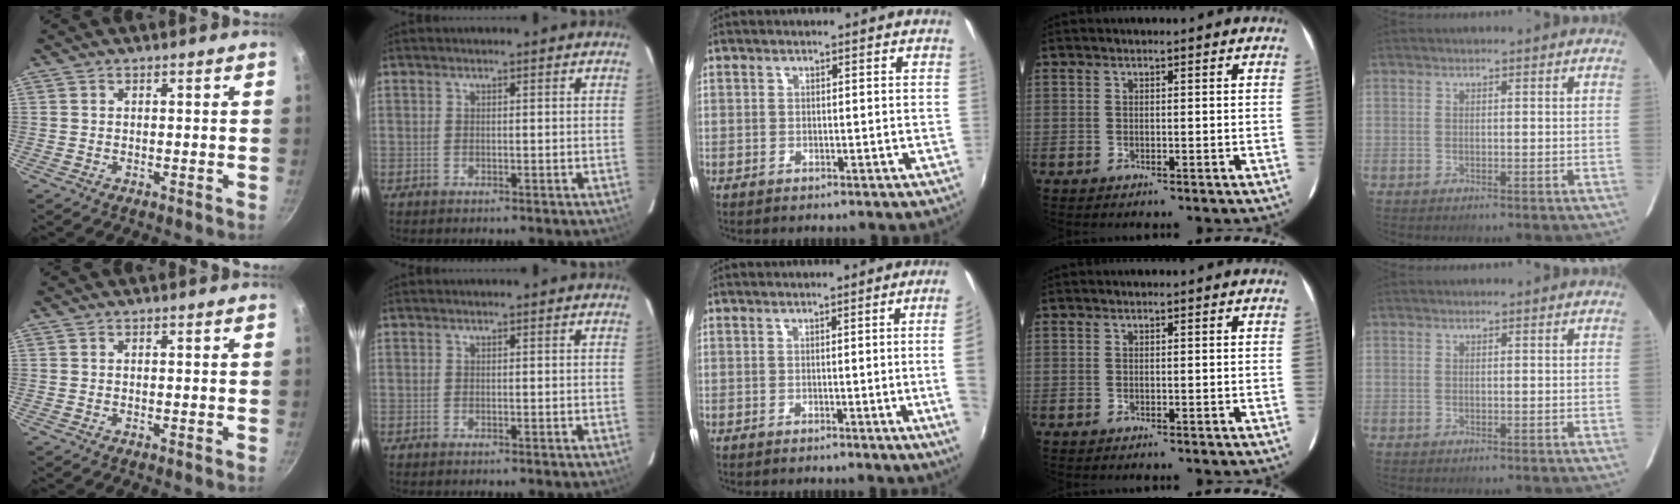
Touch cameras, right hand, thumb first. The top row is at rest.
{"middle": {"total": 6.8, "force": [-0.2, -1.9, 6.5], "torque": [-0.084, -0.009, -0.001]}}